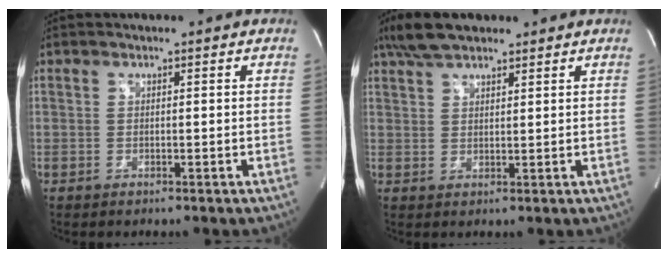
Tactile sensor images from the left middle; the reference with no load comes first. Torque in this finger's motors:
{"motor_torque": [0.22, -0.09, -0.11, 0.00]}